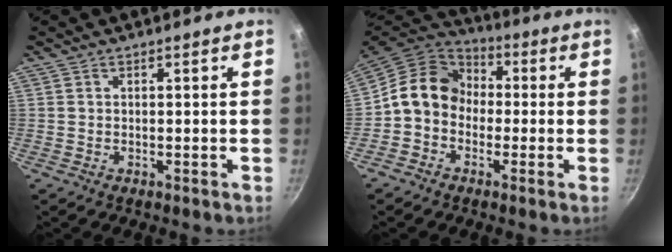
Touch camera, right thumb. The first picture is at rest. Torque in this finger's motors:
{"motor_torque": [1.27, 1.59, 0.69, -0.84, 0.08]}